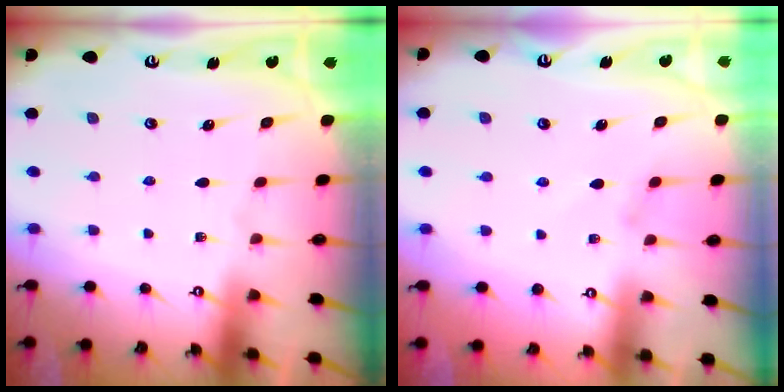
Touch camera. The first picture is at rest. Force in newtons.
{"total": 0.9, "press": 0.8, "slide": 0.4}